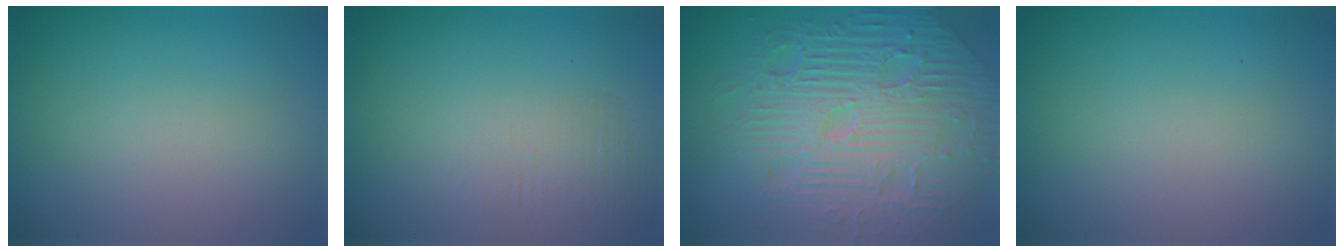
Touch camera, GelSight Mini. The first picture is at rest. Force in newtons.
{"total": 1.2, "press": 0.1, "slide": 1.2}
{"total": 11.5, "press": 7.5, "slide": 8.7}
{"total": 0.0}